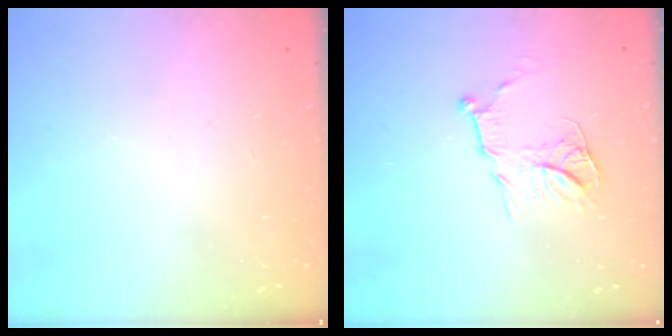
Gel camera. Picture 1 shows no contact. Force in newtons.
{"total": 12.1, "press": 12.1, "slide": 0.9}